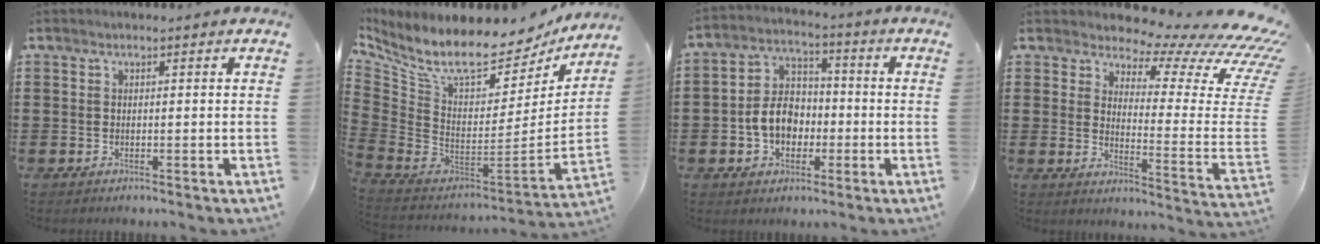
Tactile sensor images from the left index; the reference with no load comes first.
{"total": 9.5, "force": [7.3, 2.5, 5.6], "torque": [-0.142, -0.077, 0.123]}
{"total": 7.3, "force": [-1.8, 5.7, 4.3], "torque": [-0.098, 0.007, -0.040]}
{"total": 7.5, "force": [6.0, 1.7, 4.2], "torque": [-0.078, -0.068, 0.096]}